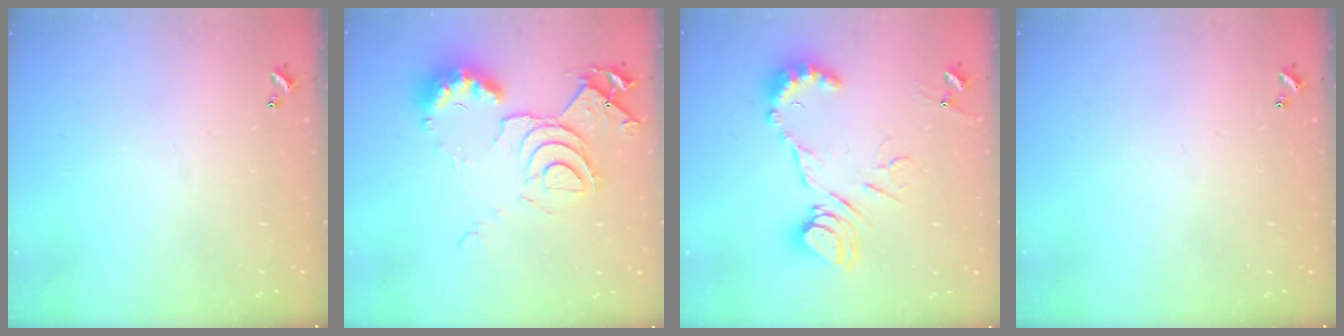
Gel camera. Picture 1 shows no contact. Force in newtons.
{"total": 12.1, "press": 12.0, "slide": 1.6}
{"total": 13.4, "press": 13.3, "slide": 1.4}
{"total": 0.0}